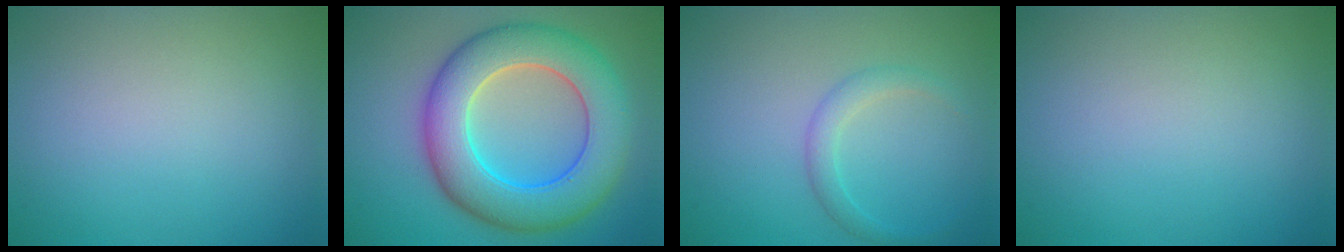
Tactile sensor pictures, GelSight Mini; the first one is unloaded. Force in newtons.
{"total": 9.8, "press": 9.8, "slide": 0.3}
{"total": 1.8, "press": 1.8, "slide": 0.1}
{"total": 0.0}